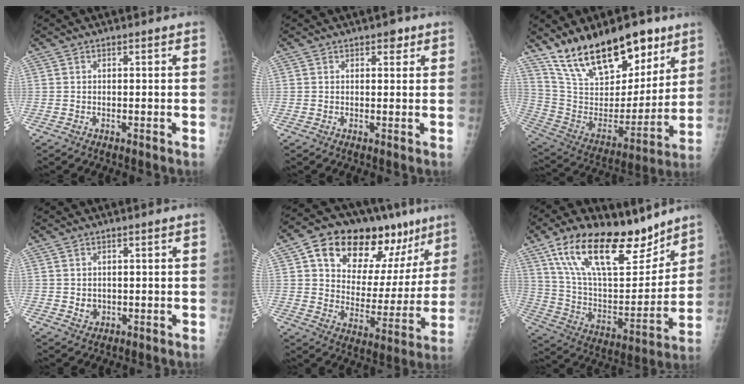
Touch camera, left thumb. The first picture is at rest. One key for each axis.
{"total": 2.0, "fx": 1.3, "fy": 1.1, "fz": 1.1, "tx": 0.000, "ty": -0.004, "tz": 0.014}
{"total": 23.6, "fx": 16.4, "fy": 10.7, "fz": 13.2, "tx": -0.183, "ty": -0.076, "tz": 0.288}
{"total": 2.0, "fx": 0.2, "fy": 1.8, "fz": 1.0, "tx": -0.011, "ty": -0.003, "tz": 0.011}
{"total": 24.5, "fx": 13.3, "fy": 13.0, "fz": 15.9, "tx": -0.191, "ty": -0.019, "tz": 0.210}
{"total": 25.1, "fx": 16.5, "fy": 10.6, "fz": 15.7, "tx": -0.235, "ty": -0.050, "tz": 0.291}